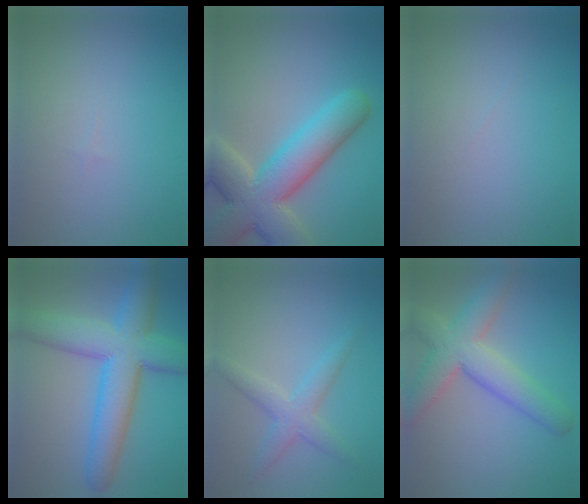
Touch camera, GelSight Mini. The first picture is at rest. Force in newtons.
{"total": 9.9, "press": 9.9, "slide": 0.8}
{"total": 0.0}
{"total": 9.3, "press": 9.3, "slide": 0.4}
{"total": 2.8, "press": 2.8, "slide": 0.0}
{"total": 6.7, "press": 6.7, "slide": 0.4}